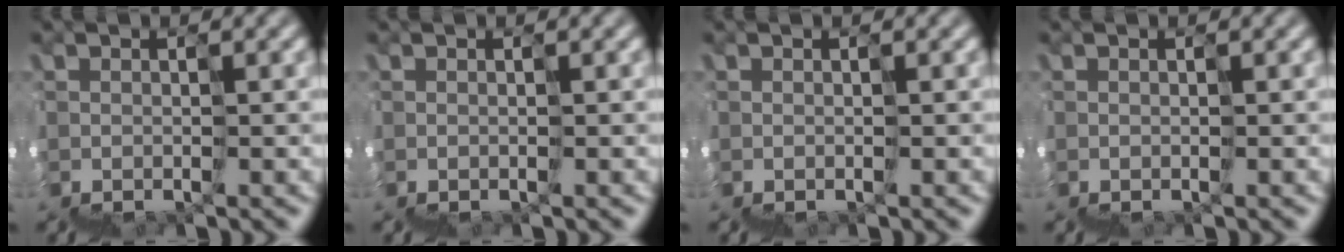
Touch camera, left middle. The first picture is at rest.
{"total": 0.0}
{"total": 0.0}
{"total": 0.0}